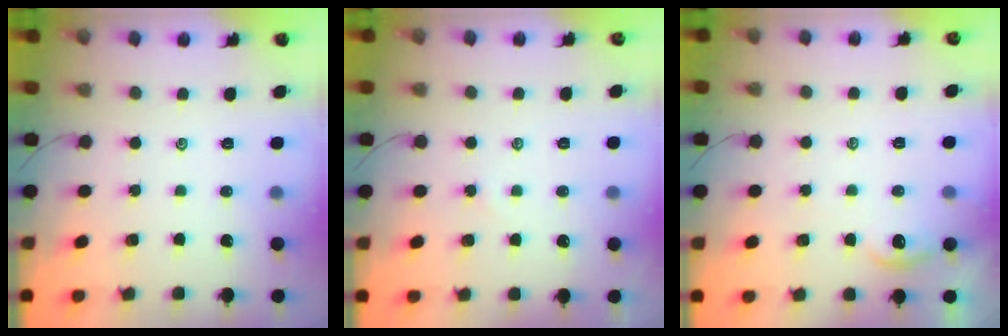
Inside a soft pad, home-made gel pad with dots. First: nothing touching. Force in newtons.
{"total": 1.4, "press": 1.4, "slide": 0.4}
{"total": 1.5, "press": 1.5, "slide": 0.2}